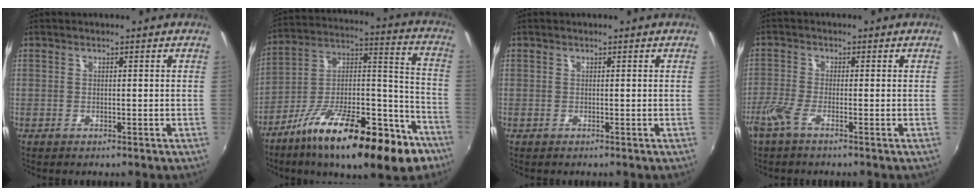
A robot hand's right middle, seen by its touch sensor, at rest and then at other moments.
{"total": 26.7, "force": [-16.3, 8.6, 19.3], "torque": [-0.292, -0.008, -0.259]}
{"total": 0.0}
{"total": 3.6, "force": [-2.4, 0.4, 2.6], "torque": [-0.068, -0.009, -0.052]}